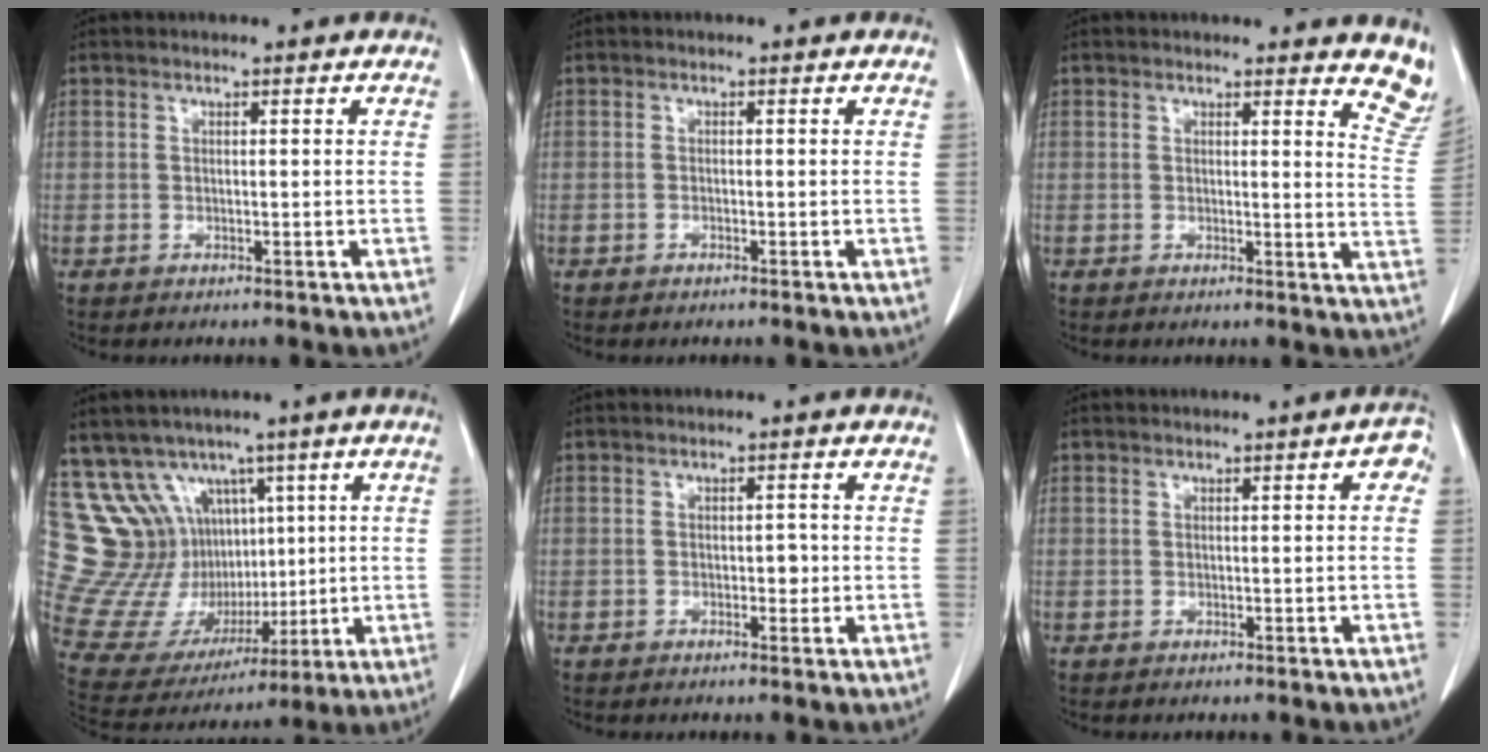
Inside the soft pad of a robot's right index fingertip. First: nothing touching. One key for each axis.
{"total": 0.0}
{"total": 7.8, "fx": 7.3, "fy": 1.4, "fz": 2.2, "tx": 0.000, "ty": -0.052, "tz": 0.044}
{"total": 19.4, "fx": 8.1, "fy": 16.0, "fz": 7.2, "tx": -0.179, "ty": 0.083, "tz": 0.193}
{"total": 1.4, "fx": -0.3, "fy": 0.9, "fz": 1.0, "tx": -0.009, "ty": 0.004, "tz": -0.002}
{"total": 1.7, "fx": 0.2, "fy": 0.6, "fz": 1.6, "tx": -0.013, "ty": 0.006, "tz": 0.000}